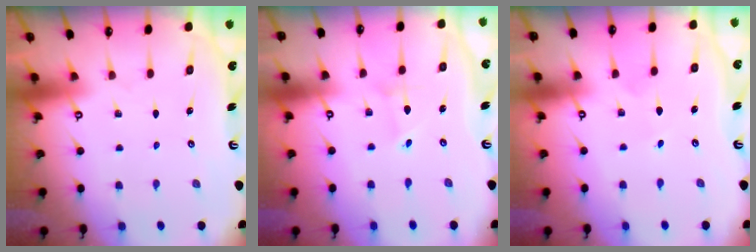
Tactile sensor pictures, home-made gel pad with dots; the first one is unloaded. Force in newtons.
{"total": 2.2, "press": 2.2, "slide": 0.1}
{"total": 2.7, "press": 2.6, "slide": 0.2}